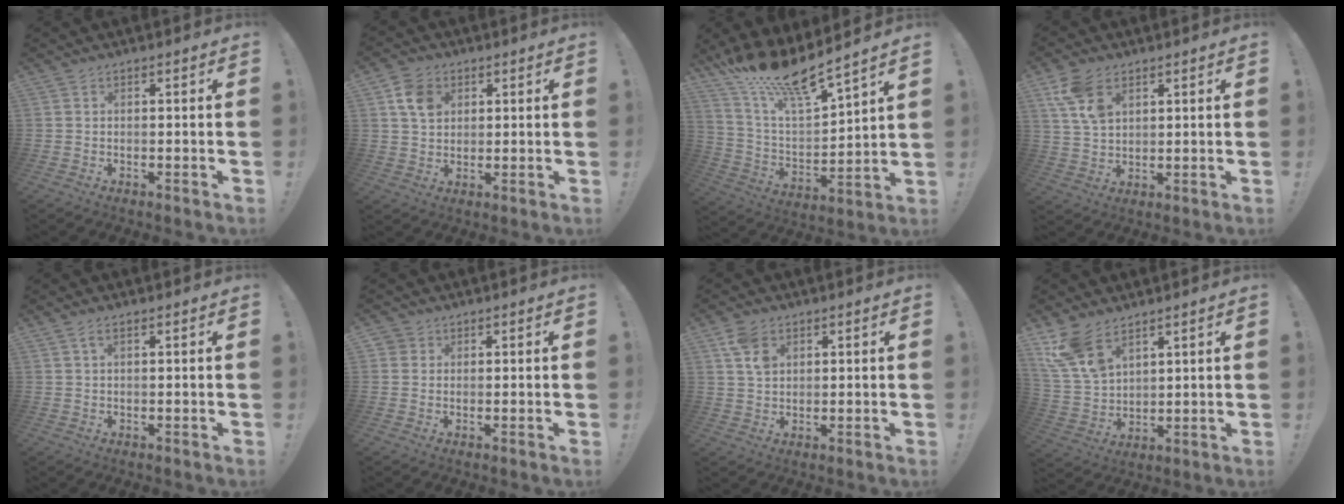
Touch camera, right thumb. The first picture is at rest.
{"total": 8.0, "force": [3.4, 6.1, 3.9], "torque": [-0.062, 0.000, 0.067]}
{"total": 15.8, "force": [13.8, 1.5, 7.4], "torque": [-0.140, -0.113, 0.235]}
{"total": 9.7, "force": [4.8, 6.0, 5.9], "torque": [-0.112, -0.009, 0.095]}
{"total": 2.3, "force": [1.1, 0.8, 1.8], "torque": [-0.039, 0.002, 0.020]}
{"total": 2.1, "force": [1.3, 1.6, 0.3], "torque": [-0.002, -0.005, 0.025]}
{"total": 6.6, "force": [3.0, 4.3, 4.0], "torque": [-0.074, 0.000, 0.060]}
{"total": 12.0, "force": [8.0, 6.4, 6.2], "torque": [-0.146, -0.039, 0.159]}